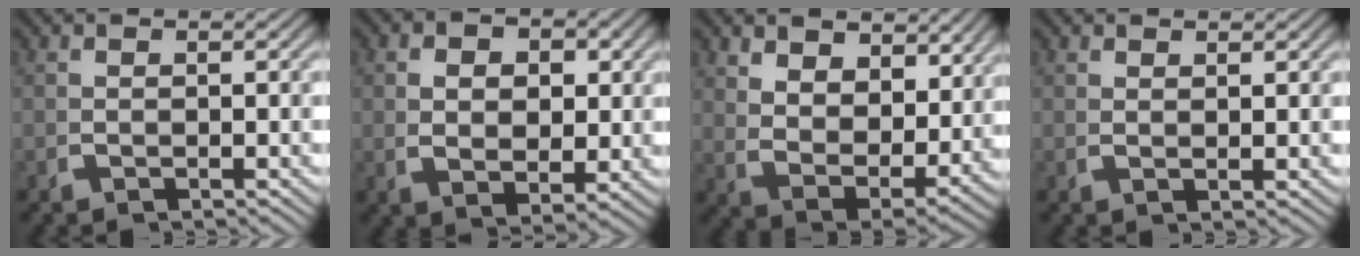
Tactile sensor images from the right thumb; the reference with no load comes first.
{"total": 4.4, "force": [0.6, 2.9, 3.2], "torque": [-0.051, -0.015, 0.024]}
{"total": 8.7, "force": [2.0, 5.8, 6.2], "torque": [-0.140, -0.048, 0.056]}
{"total": 1.1, "force": [1.0, -0.2, 0.5], "torque": [-0.007, 0.000, 0.021]}